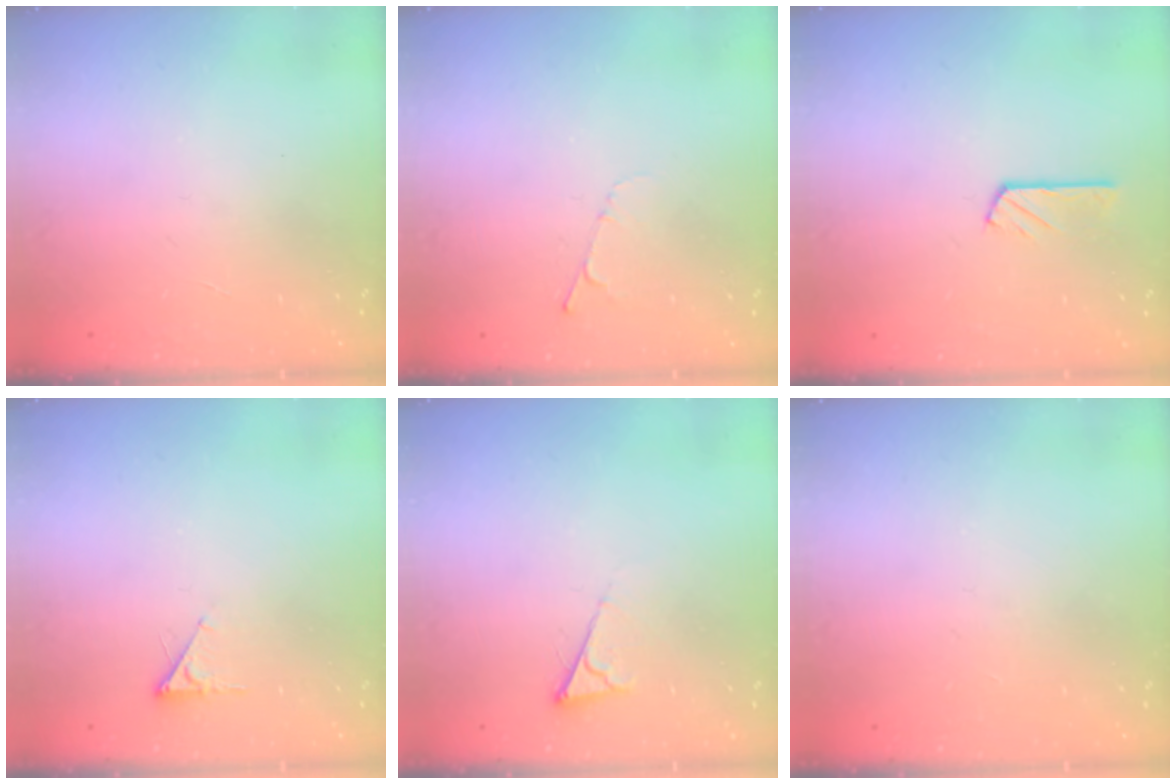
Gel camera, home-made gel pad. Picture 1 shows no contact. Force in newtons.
{"total": 3.1, "press": 3.1, "slide": 0.4}
{"total": 3.2, "press": 3.2, "slide": 0.1}
{"total": 1.8, "press": 1.7, "slide": 0.3}
{"total": 4.2, "press": 4.2, "slide": 0.4}
{"total": 1.9, "press": 1.9, "slide": 0.3}